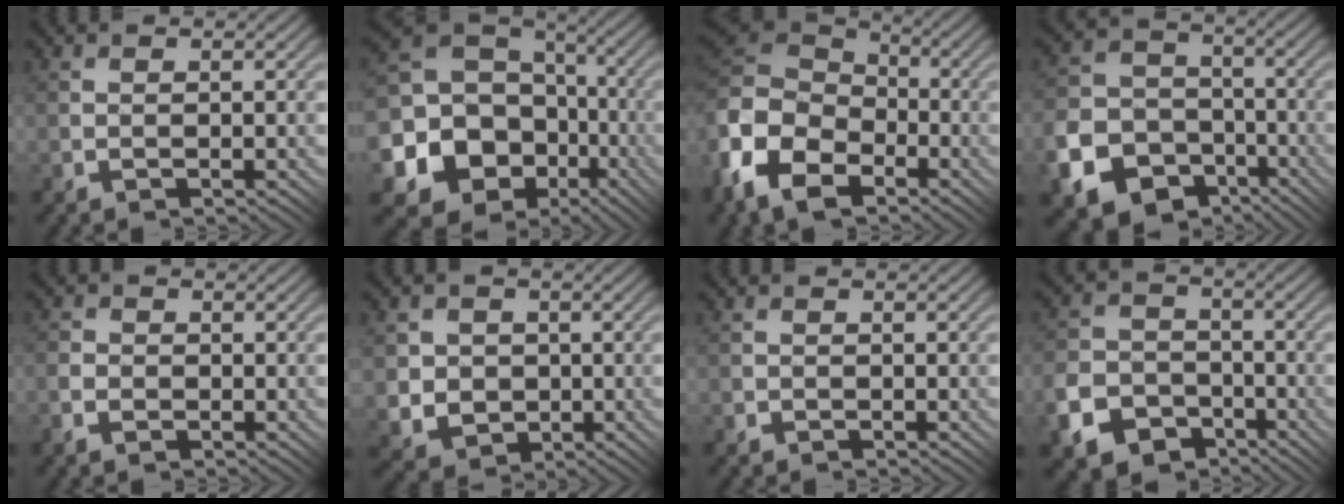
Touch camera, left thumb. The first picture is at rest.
{"total": 18.2, "force": [-5.0, 15.4, 8.3], "torque": [-0.206, -0.025, -0.089]}
{"total": 14.1, "force": [-5.2, 9.8, 8.7], "torque": [-0.243, -0.023, -0.104]}
{"total": 14.3, "force": [-7.1, 10.9, 5.8], "torque": [-0.167, -0.045, -0.124]}
{"total": 2.8, "force": [-1.2, 2.1, 1.4], "torque": [-0.022, -0.002, -0.023]}
{"total": 6.2, "force": [0.7, 6.0, 1.6], "torque": [-0.065, -0.005, -0.009]}
{"total": 1.0, "force": [-0.8, 0.7, 0.1], "torque": [-0.001, 0.005, -0.015]}
{"total": 8.4, "force": [-4.5, 6.1, 3.6], "torque": [-0.101, -0.024, -0.087]}